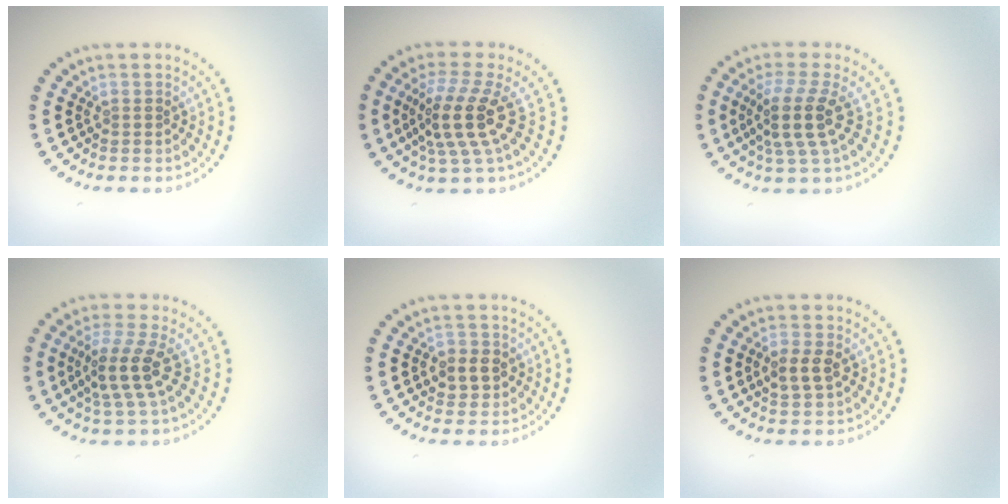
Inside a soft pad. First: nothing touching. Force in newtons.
{"total": 4.4, "press": 3.4, "slide": 2.8}
{"total": 3.8, "press": 2.9, "slide": 2.5}
{"total": 3.7, "press": 3.0, "slide": 2.1}
{"total": 2.5, "press": 2.4, "slide": 0.6}
{"total": 2.4, "press": 2.4, "slide": 0.2}